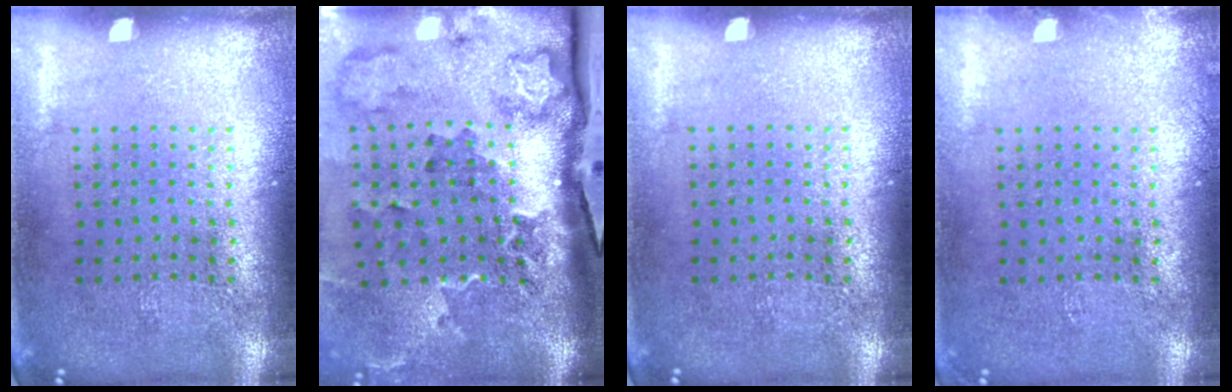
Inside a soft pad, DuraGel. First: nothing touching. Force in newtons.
{"total": 3.7, "press": 2.4, "slide": 2.8}
{"total": 0.0}
{"total": 0.6, "press": 0.6, "slide": 0.1}